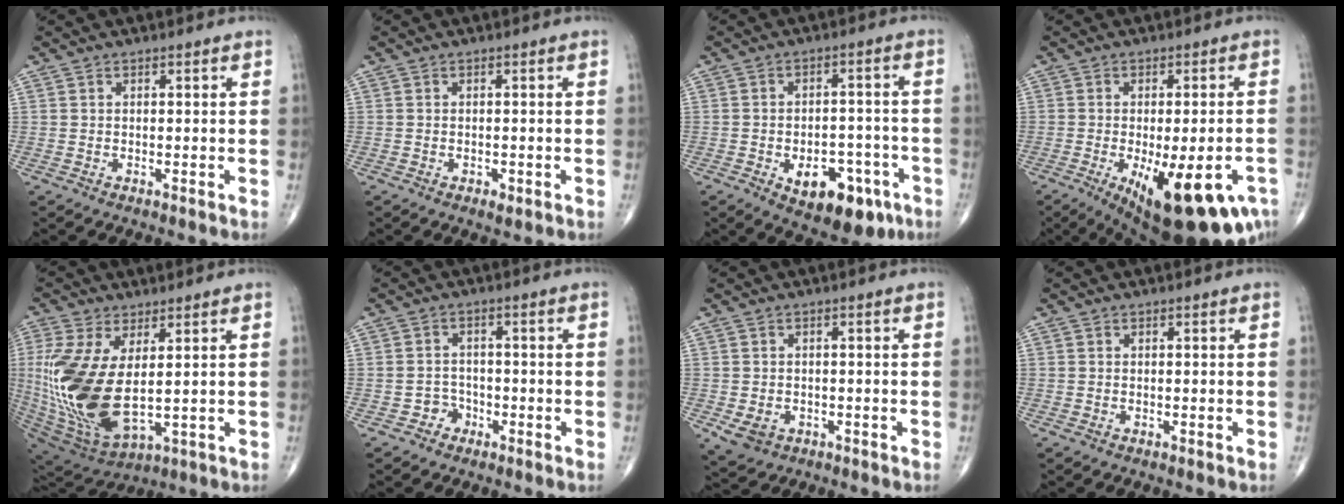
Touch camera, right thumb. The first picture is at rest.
{"total": 1.3, "force": [-0.6, 0.7, 1.0], "torque": [-0.014, 0.000, -0.005]}
{"total": 12.9, "force": [-5.8, 7.3, 8.9], "torque": [-0.095, 0.033, -0.069]}
{"total": 20.2, "force": [-8.9, 7.3, 16.7], "torque": [-0.186, -0.005, -0.108]}
{"total": 19.5, "force": [1.2, 9.5, 17.0], "torque": [-0.382, -0.026, 0.043]}
{"total": 3.0, "force": [-1.7, 2.5, 0.3], "torque": [0.013, 0.018, -0.035]}
{"total": 4.4, "force": [-1.5, 3.5, 2.1], "torque": [-0.035, 0.002, -0.014]}
{"total": 0.0}